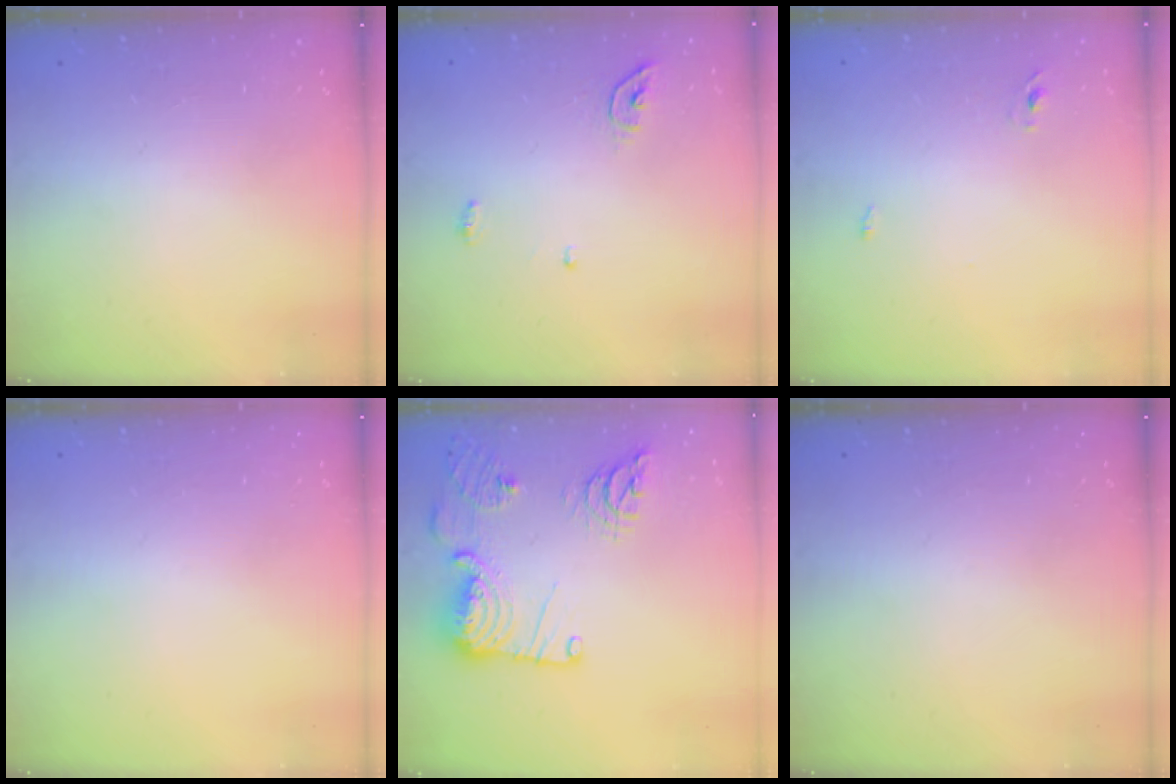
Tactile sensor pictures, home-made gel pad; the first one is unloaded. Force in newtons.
{"total": 4.5, "press": 4.5, "slide": 0.2}
{"total": 2.4, "press": 2.2, "slide": 1.0}
{"total": 0.0}
{"total": 18.8, "press": 18.6, "slide": 2.3}
{"total": 0.0}